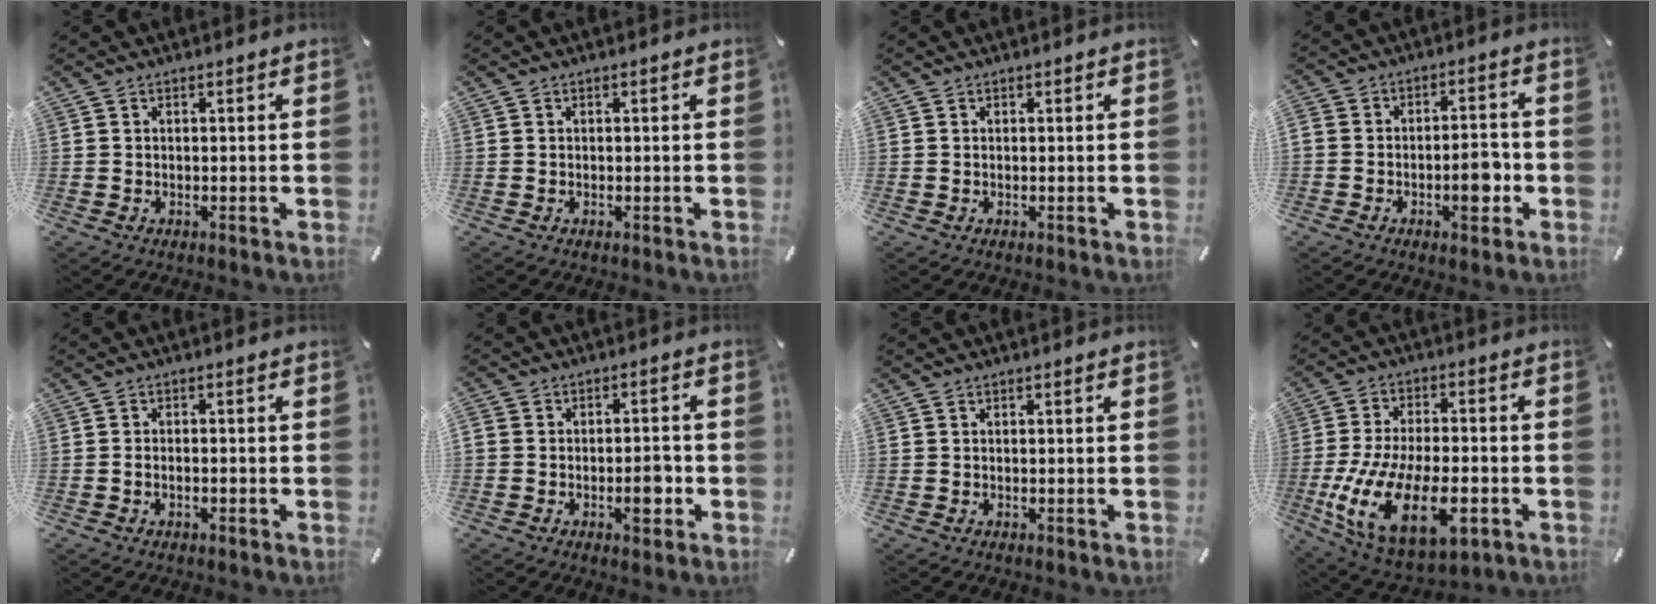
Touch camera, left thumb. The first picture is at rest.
{"total": 0.0}
{"total": 0.0}
{"total": 7.6, "force": [-3.0, 4.2, 5.6], "torque": [-0.075, 0.019, -0.048]}
{"total": 1.5, "force": [-0.9, 0.5, 1.0], "torque": [-0.019, 0.001, -0.017]}
{"total": 5.8, "force": [-2.2, 3.4, 4.2], "torque": [-0.056, 0.011, -0.037]}
{"total": 0.0}
{"total": 21.3, "force": [-7.1, 10.5, 17.1], "torque": [-0.346, 0.008, -0.107]}